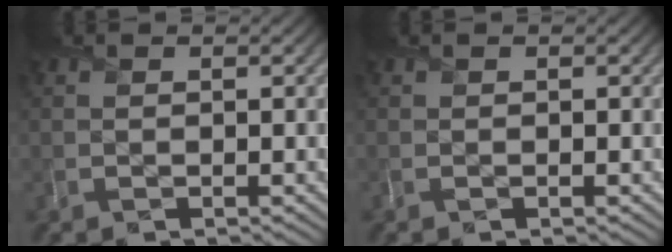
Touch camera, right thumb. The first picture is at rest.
{"total": 0.0}